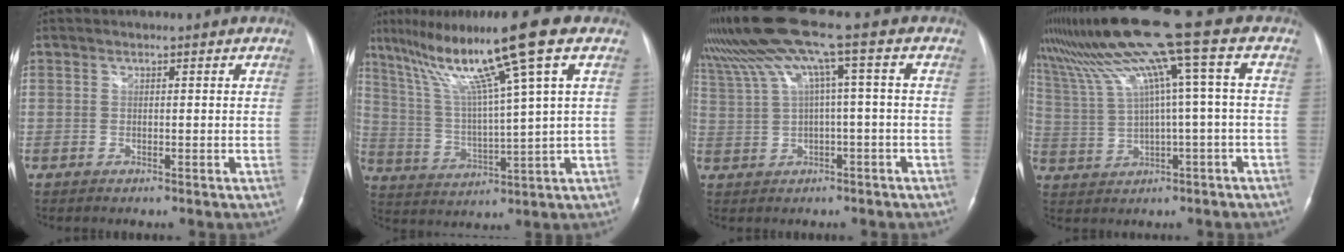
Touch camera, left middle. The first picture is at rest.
{"total": 16.5, "force": [8.8, -1.8, 13.8], "torque": [-0.239, 0.019, 0.149]}
{"total": 9.5, "force": [3.8, -0.8, 8.7], "torque": [-0.174, 0.051, 0.082]}
{"total": 12.6, "force": [5.8, -1.6, 11.1], "torque": [-0.207, 0.036, 0.113]}